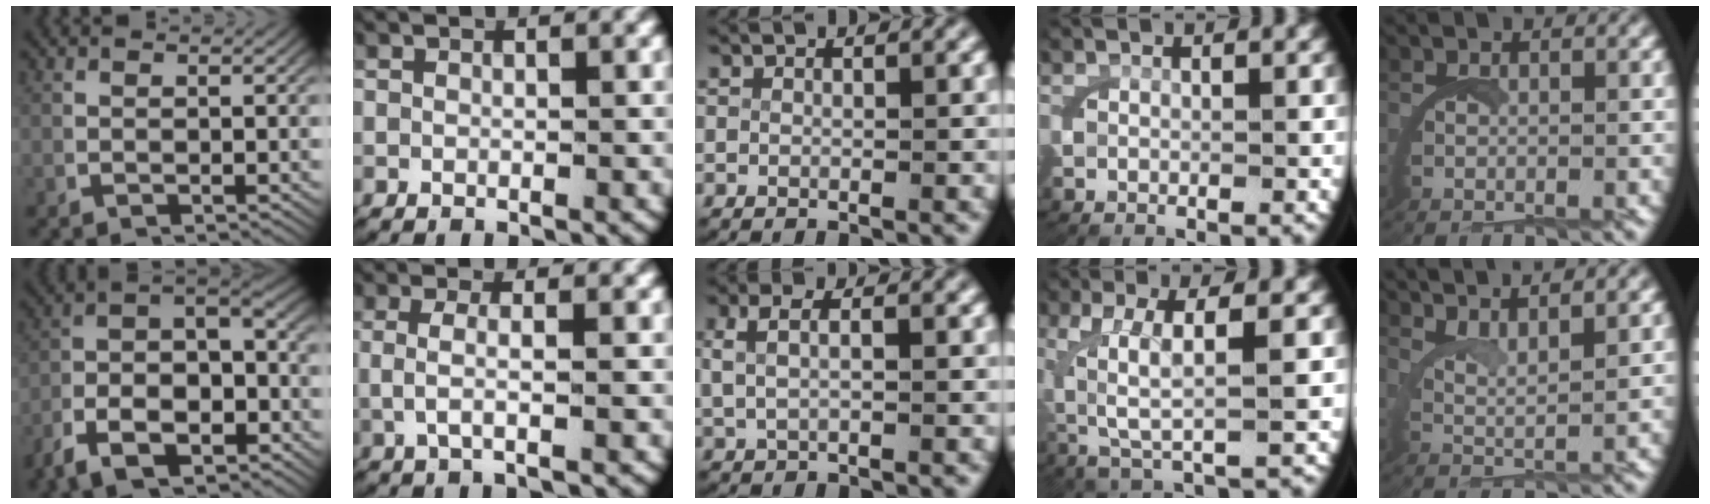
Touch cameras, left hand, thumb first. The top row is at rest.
{"thumb": {"total": 11.5, "force": [-1.7, 7.8, 8.2], "torque": [-0.144, -0.016, -0.037]}, "index": {"total": 3.2, "force": [0.0, 1.1, 3.0], "torque": [-0.069, -0.004, 0.001]}, "middle": {"total": 3.7, "force": [0.8, 2.2, 2.8], "torque": [-0.062, 0.006, 0.014]}, "ring": {"total": 5.0, "force": [0.7, 1.9, 4.6], "torque": [-0.101, -0.007, 0.023]}, "little": {"total": 5.4, "force": [4.6, 1.3, 2.5], "torque": [-0.059, 0.003, 0.071]}}